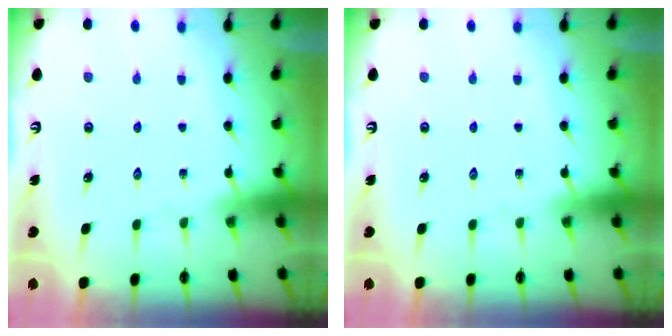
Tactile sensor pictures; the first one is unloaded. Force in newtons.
{"total": 0.0}